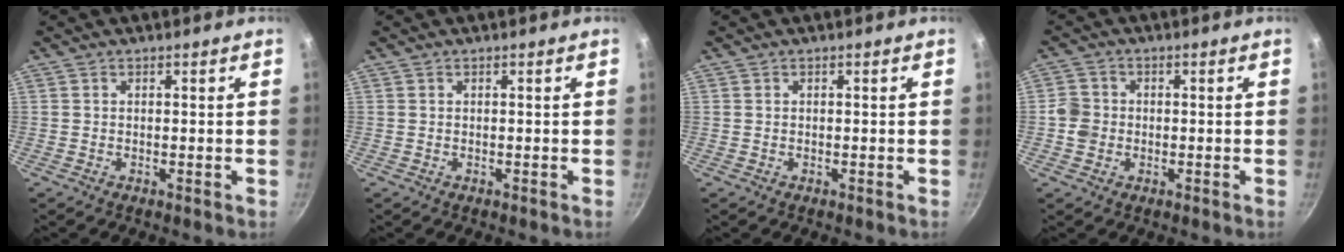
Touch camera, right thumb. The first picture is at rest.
{"total": 0.0}
{"total": 0.0}
{"total": 4.0, "force": [-0.7, 3.7, 1.5], "torque": [-0.015, 0.013, -0.020]}